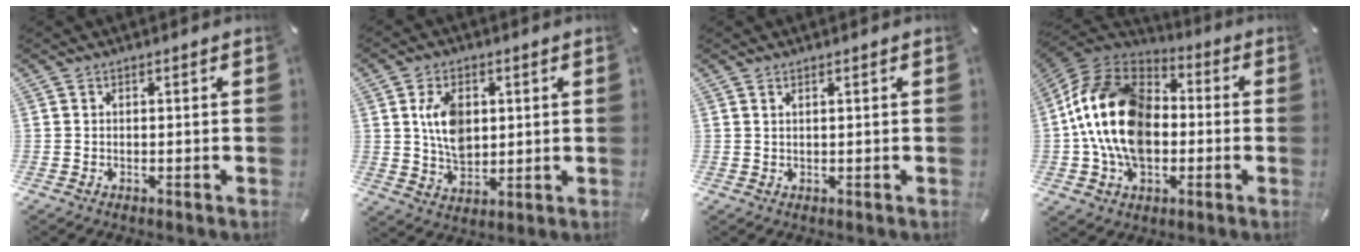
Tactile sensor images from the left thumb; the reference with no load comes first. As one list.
[{"total": 9.2, "force": [2.1, 6.5, 6.2], "torque": [-0.120, 0.002, 0.036]}, {"total": 0.9, "force": [0.6, -0.1, 0.7], "torque": [-0.013, -0.002, 0.012]}, {"total": 19.5, "force": [-2.1, 14.3, 13.1], "torque": [-0.286, 0.027, -0.043]}]